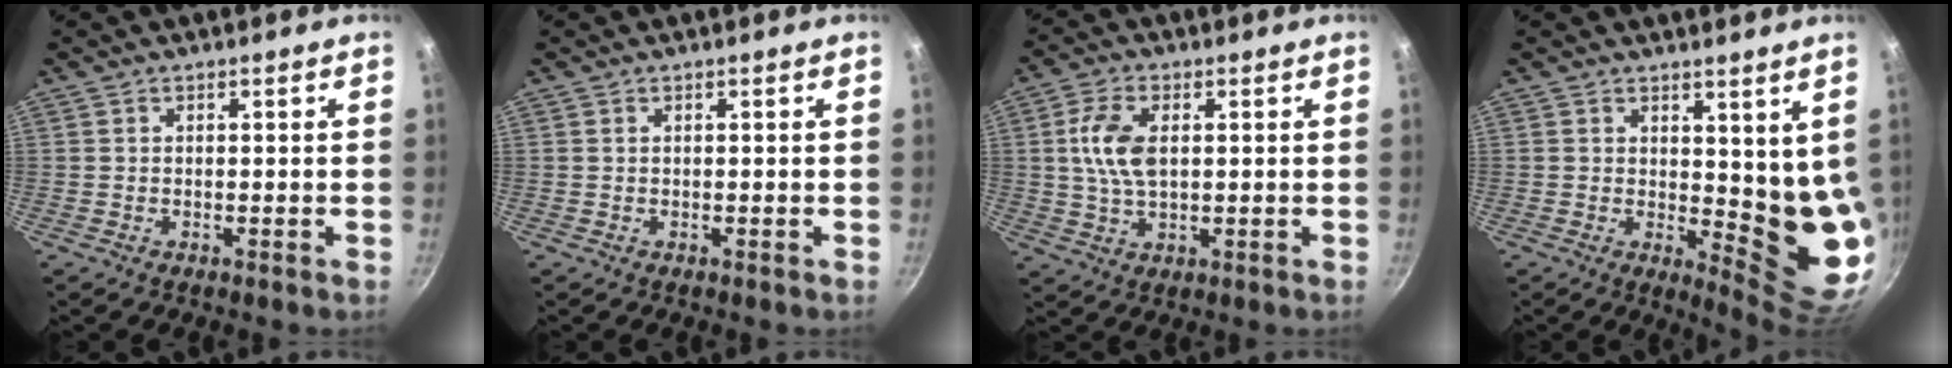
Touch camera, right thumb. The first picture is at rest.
{"total": 0.0}
{"total": 8.3, "force": [1.3, 4.7, 6.8], "torque": [-0.129, 0.003, 0.024]}
{"total": 9.3, "force": [3.1, 4.1, 7.8], "torque": [-0.081, -0.042, 0.048]}